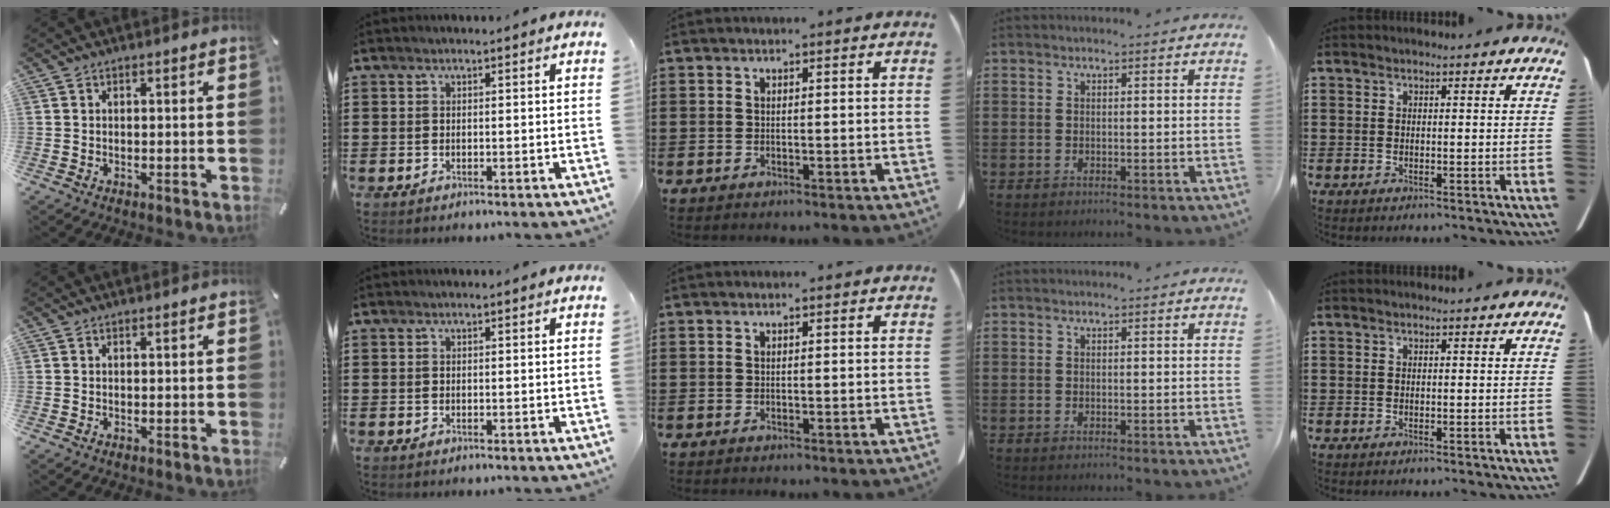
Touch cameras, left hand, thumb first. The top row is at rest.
{}